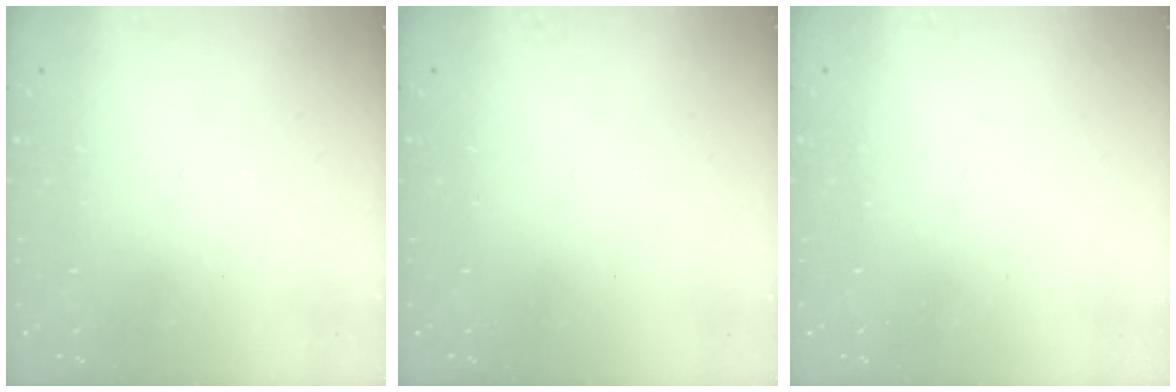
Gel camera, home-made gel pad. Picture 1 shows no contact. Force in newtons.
{"total": 0.0}
{"total": 0.0}